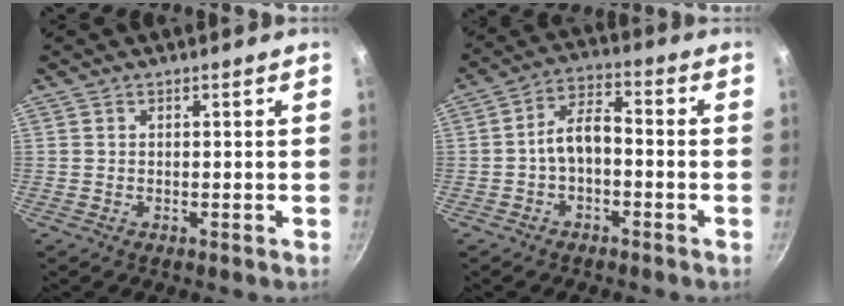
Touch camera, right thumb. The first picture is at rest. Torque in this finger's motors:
{"motor_torque": [-0.59, 0.36, 0.67, -0.01, 0.10]}